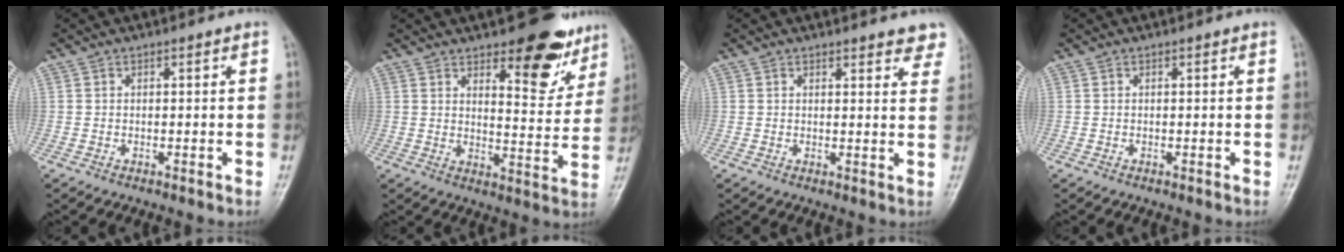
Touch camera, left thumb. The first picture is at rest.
{"total": 12.6, "force": [8.4, 4.9, 8.0], "torque": [-0.059, -0.055, 0.118]}
{"total": 6.4, "force": [5.6, 1.9, 2.4], "torque": [0.006, -0.024, 0.049]}
{"total": 0.0}